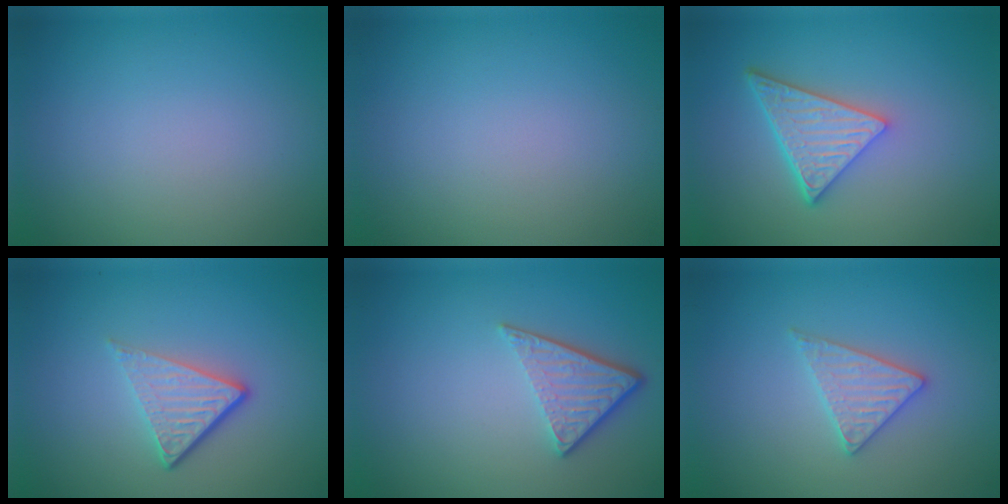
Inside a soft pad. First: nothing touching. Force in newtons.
{"total": 0.0}
{"total": 5.4, "press": 4.0, "slide": 3.6}
{"total": 4.2, "press": 2.6, "slide": 3.3}
{"total": 3.7, "press": 2.7, "slide": 2.5}
{"total": 2.6, "press": 2.6, "slide": 0.3}